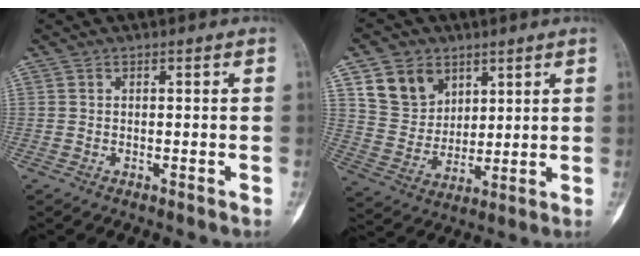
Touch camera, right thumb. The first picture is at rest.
{"total": 10.9, "force": [5.6, 8.4, 4.1], "torque": [-0.050, -0.027, 0.116]}